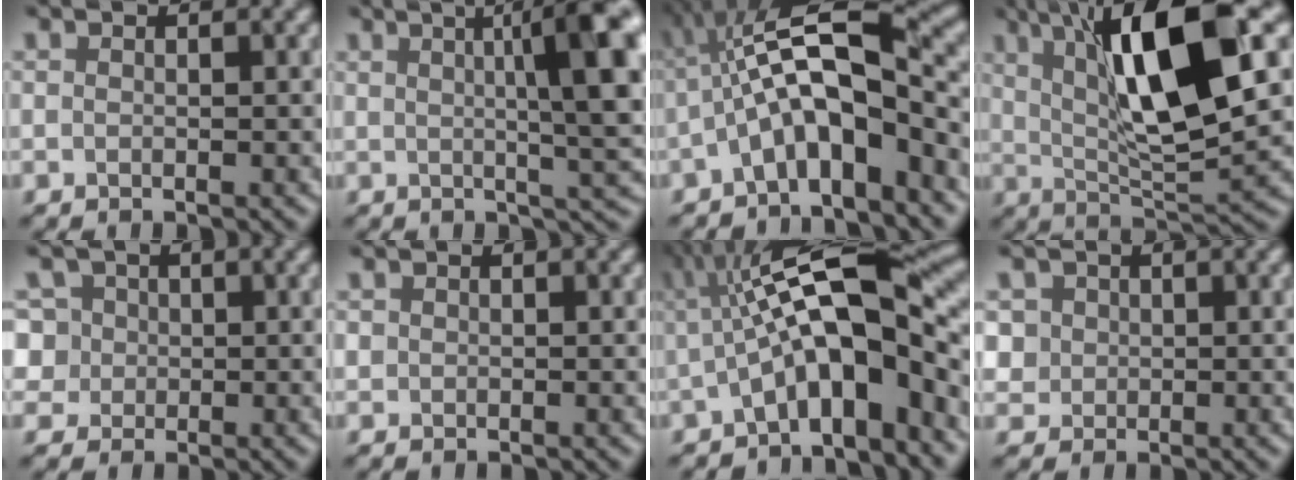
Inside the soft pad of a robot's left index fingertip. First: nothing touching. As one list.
[{"total": 11.9, "force": [2.5, 3.0, 11.2], "torque": [-0.119, 0.007, 0.028]}, {"total": 8.6, "force": [-2.6, 2.8, 7.7], "torque": [-0.126, 0.022, -0.054]}, {"total": 12.5, "force": [3.8, 3.2, 11.5], "torque": [-0.184, 0.005, 0.064]}, {"total": 6.5, "force": [1.8, 5.8, 2.4], "torque": [-0.044, 0.029, 0.001]}, {"total": 0.6, "force": [0.1, 0.5, -0.1], "torque": [0.001, -0.002, 0.003]}, {"total": 10.6, "force": [-0.9, 3.2, 10.1], "torque": [-0.151, 0.015, -0.027]}, {"total": 2.8, "force": [0.8, 2.6, 0.6], "torque": [-0.017, 0.001, 0.019]}]